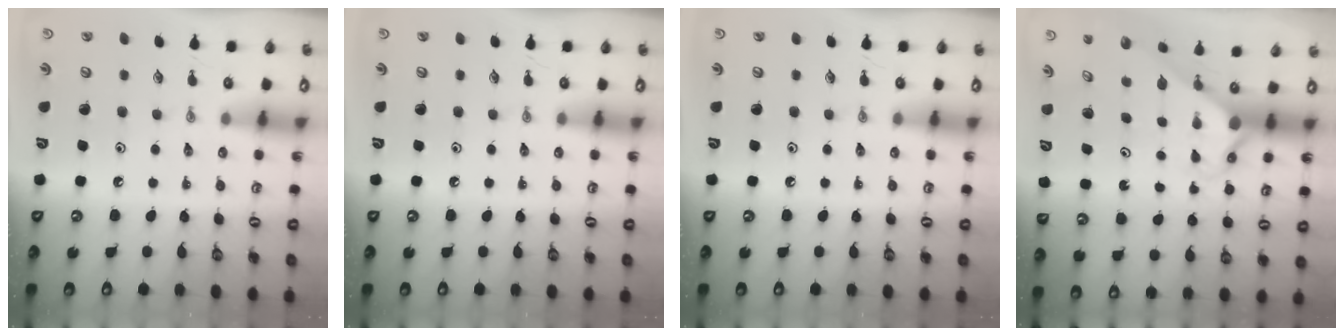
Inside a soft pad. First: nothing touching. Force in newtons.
{"total": 0.0}
{"total": 0.0}
{"total": 2.2, "press": 2.2, "slide": 0.1}